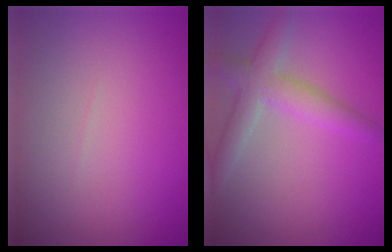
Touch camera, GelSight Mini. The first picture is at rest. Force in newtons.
{"total": 3.8, "press": 3.8, "slide": 0.2}